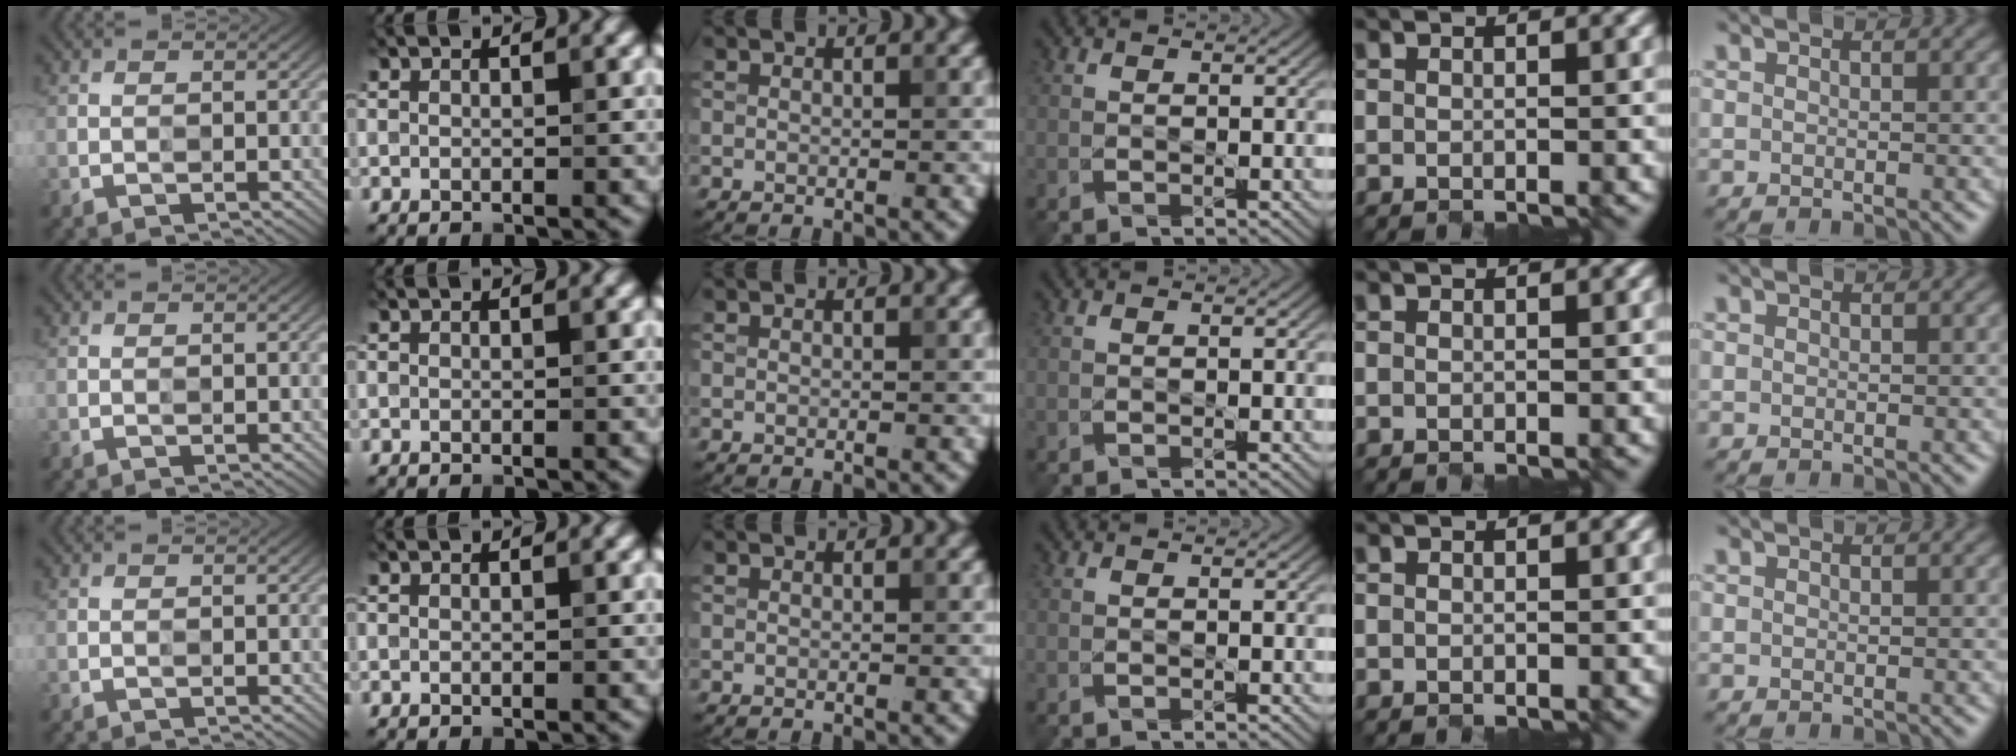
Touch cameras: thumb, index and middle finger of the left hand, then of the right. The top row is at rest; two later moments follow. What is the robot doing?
{"motion": "close", "object": "laptop"}